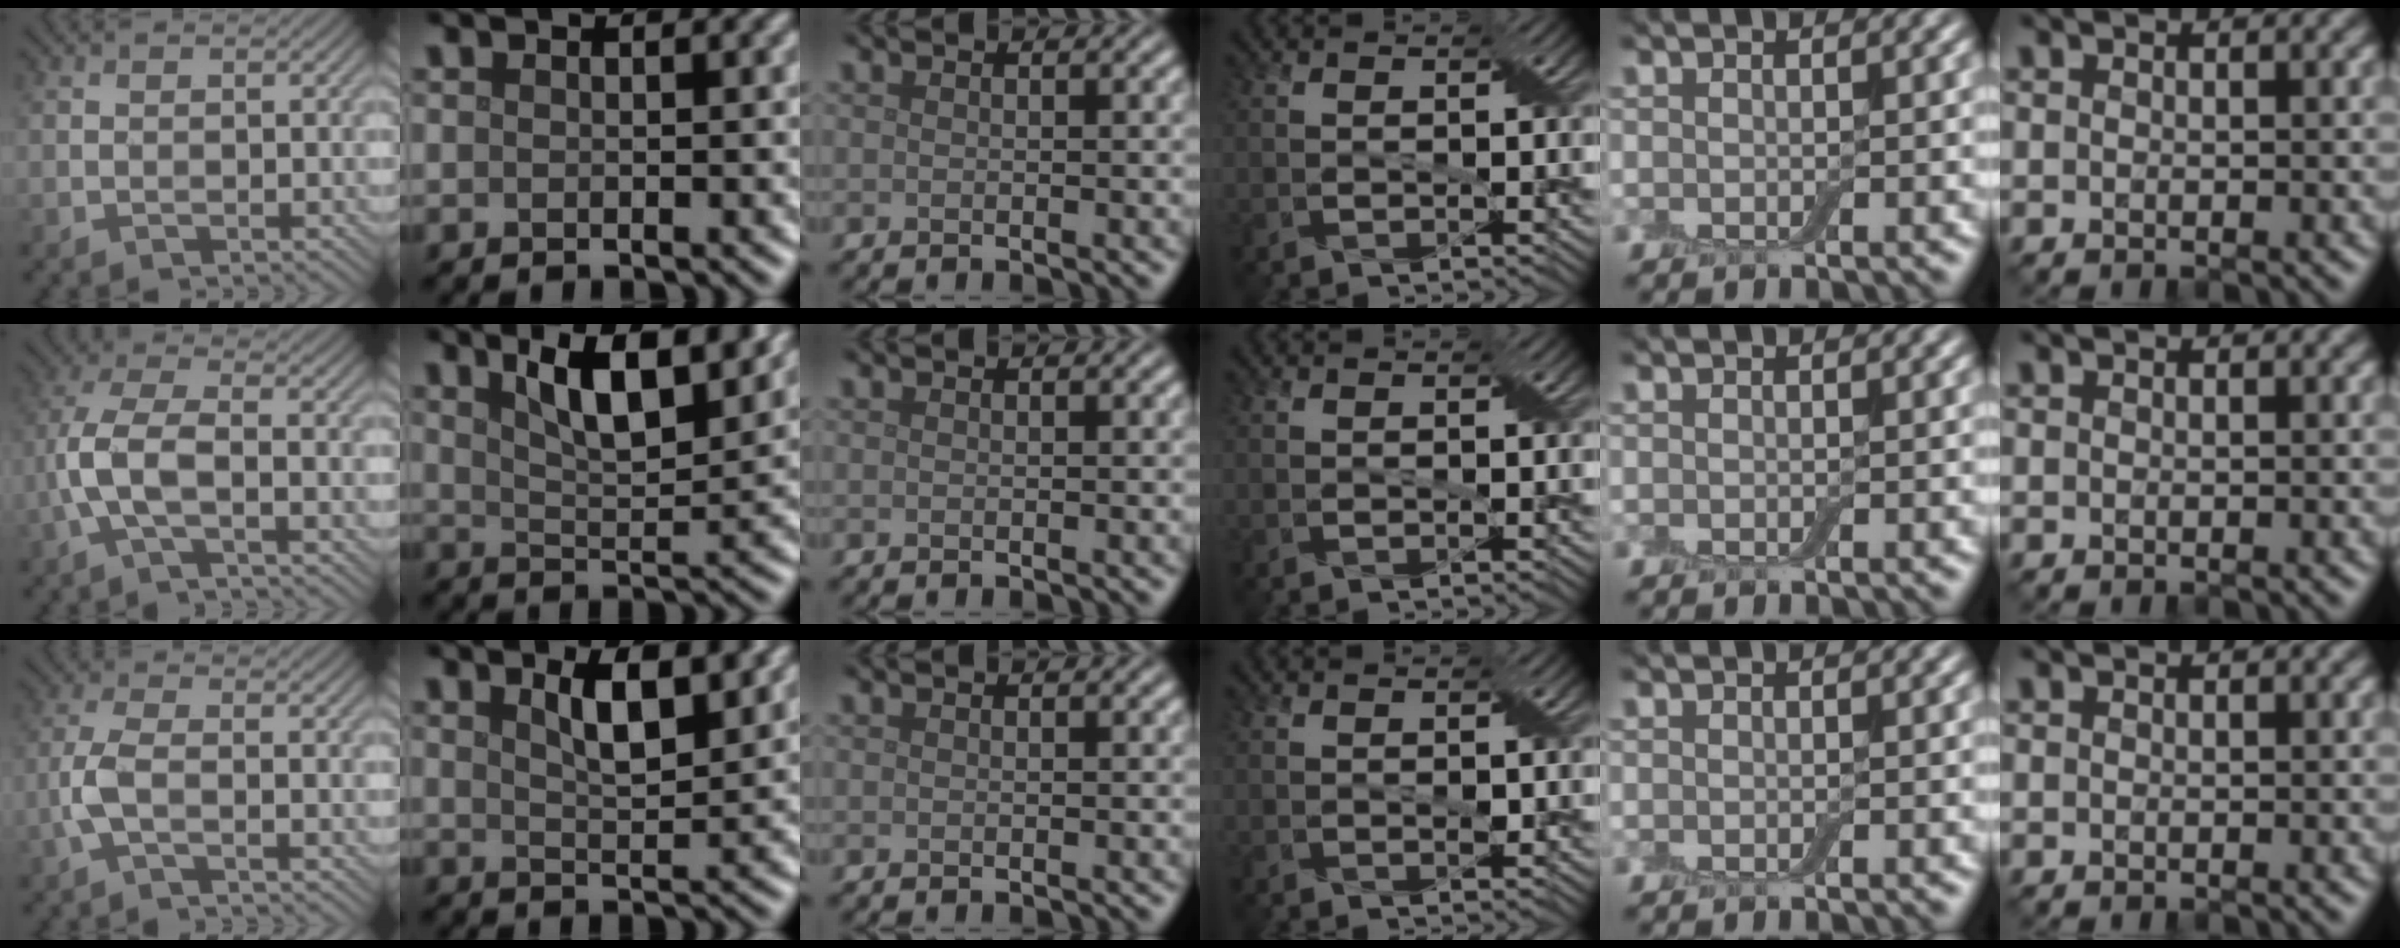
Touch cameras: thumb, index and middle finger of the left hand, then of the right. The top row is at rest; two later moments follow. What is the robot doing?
{"motion": "insert", "object": "box of matches"}